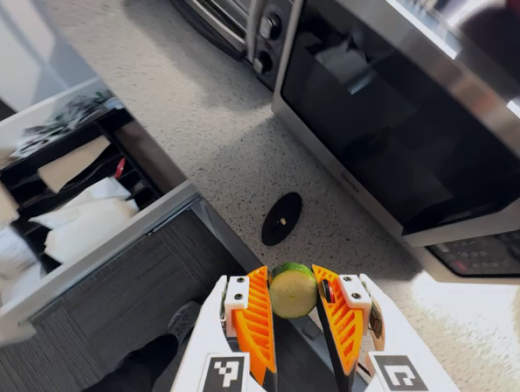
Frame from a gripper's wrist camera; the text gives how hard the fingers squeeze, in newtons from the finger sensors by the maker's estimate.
{"total": 8.4, "left": 8.4, "right": 8.5}